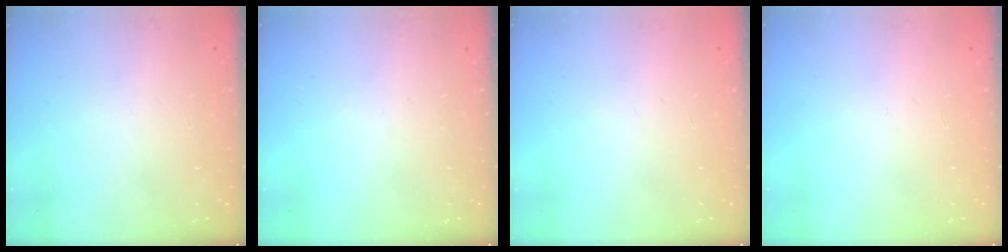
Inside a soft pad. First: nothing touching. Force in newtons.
{"total": 0.0}
{"total": 0.0}
{"total": 0.0}